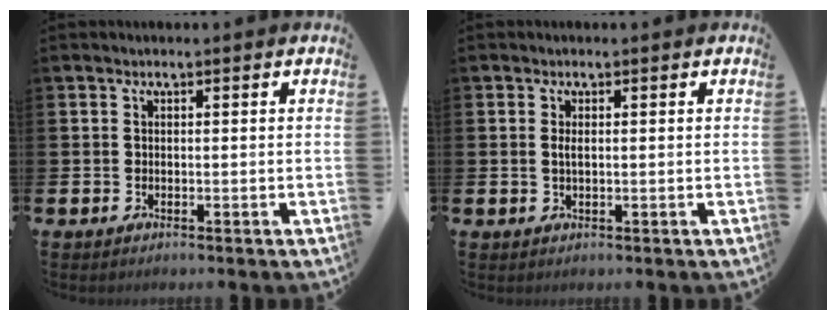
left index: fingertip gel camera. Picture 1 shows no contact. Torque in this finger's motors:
{"motor_torque": [0.37, 0.01, 0.04, 0.06]}